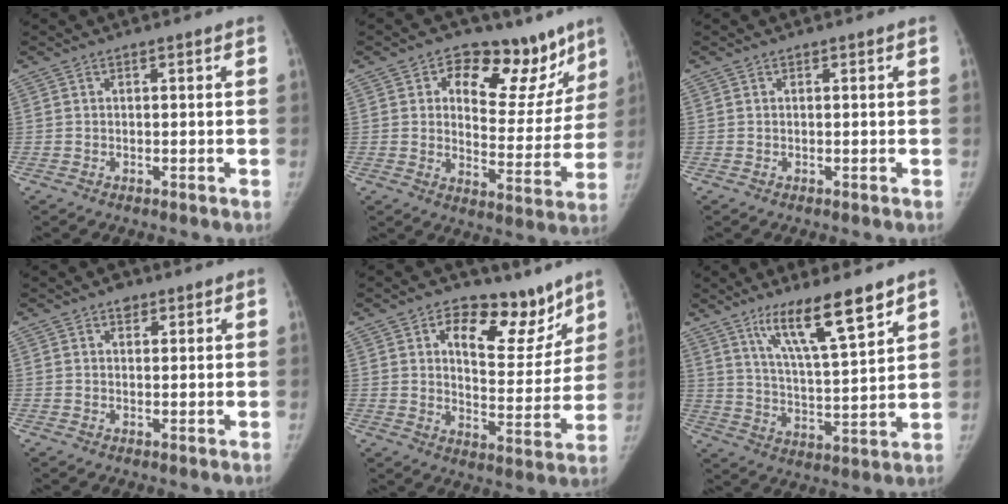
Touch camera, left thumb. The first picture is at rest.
{"total": 18.2, "force": [11.1, 10.3, 10.1], "torque": [-0.045, -0.057, 0.152]}
{"total": 0.0}
{"total": 2.4, "force": [1.6, 1.6, 0.9], "torque": [0.002, -0.006, 0.019]}
{"total": 15.1, "force": [9.6, 8.5, 8.0], "torque": [-0.047, -0.055, 0.146]}
{"total": 13.6, "force": [9.2, 2.1, 9.8], "torque": [-0.160, -0.055, 0.167]}